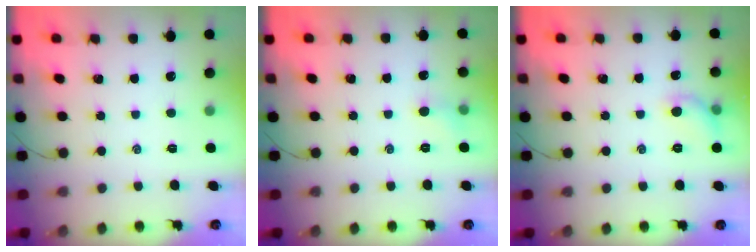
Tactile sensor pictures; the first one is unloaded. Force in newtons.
{"total": 3.9, "press": 3.6, "slide": 1.4}
{"total": 6.1, "press": 5.9, "slide": 1.3}